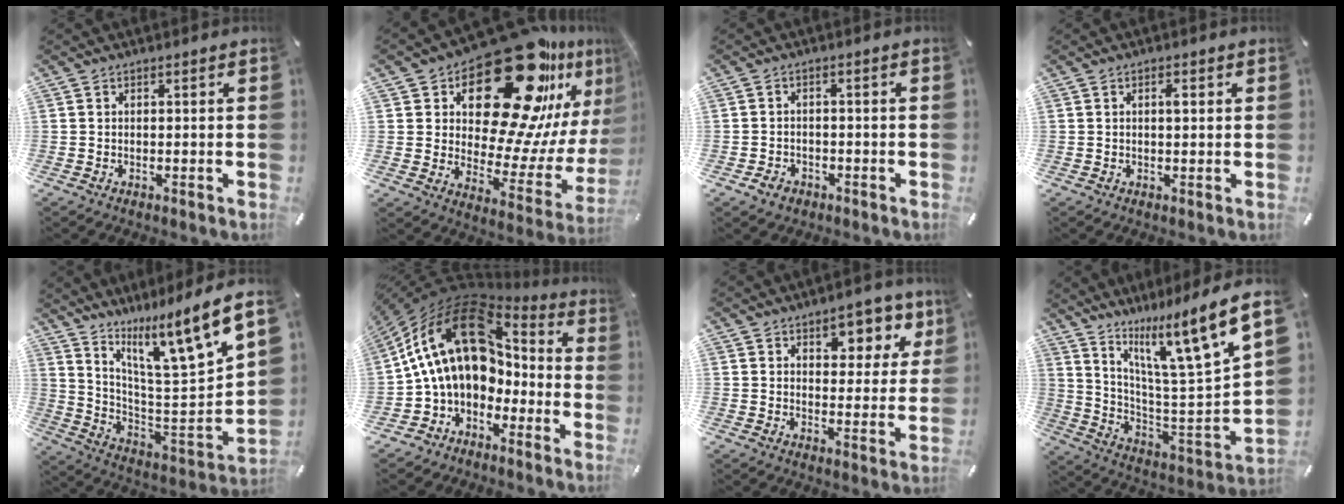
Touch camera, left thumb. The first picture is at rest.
{"total": 31.9, "force": [18.9, 15.6, 20.4], "torque": [-0.283, -0.141, 0.333]}
{"total": 3.0, "force": [-1.5, 2.4, 1.1], "torque": [-0.018, 0.007, -0.029]}
{"total": 1.7, "force": [0.5, 0.7, 1.4], "torque": [-0.013, -0.003, 0.004]}
{"total": 12.7, "force": [10.2, 1.1, 7.4], "torque": [-0.120, -0.107, 0.153]}
{"total": 19.3, "force": [2.2, 13.5, 13.6], "torque": [-0.272, -0.002, 0.039]}
{"total": 9.0, "force": [5.5, 5.3, 4.9], "torque": [-0.043, -0.031, 0.088]}
{"total": 16.3, "force": [12.1, 2.3, 10.6], "torque": [-0.170, -0.107, 0.185]}